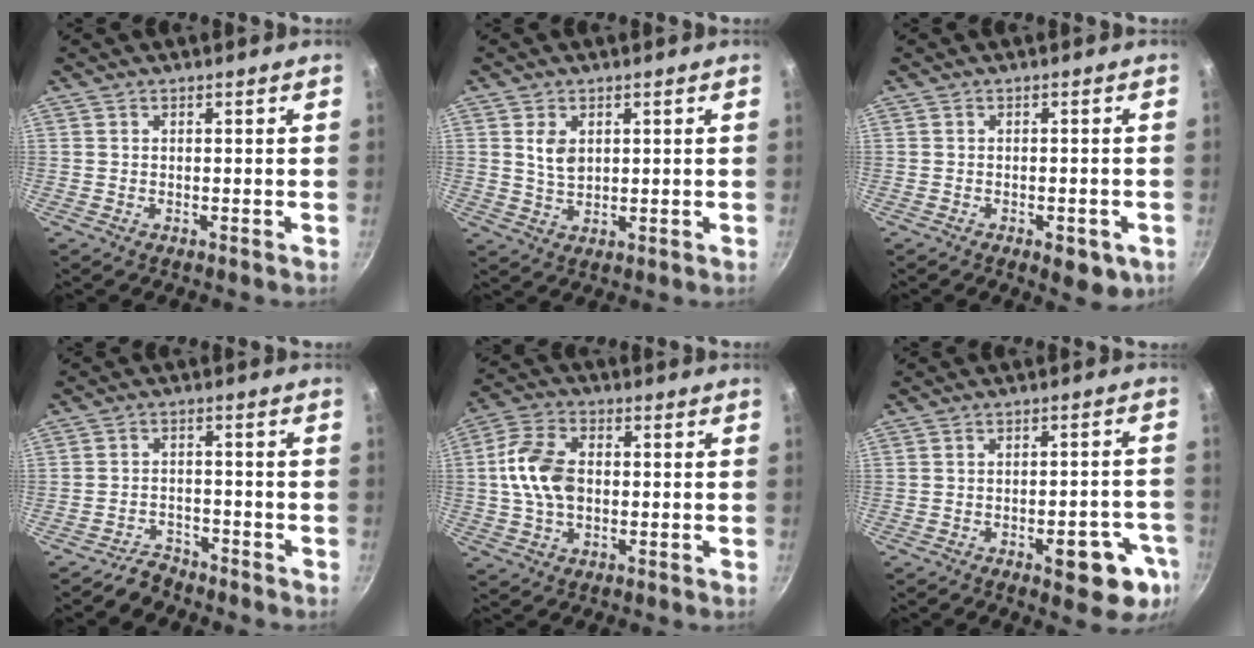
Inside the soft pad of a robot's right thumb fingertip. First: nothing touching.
{"total": 4.3, "force": [1.3, 2.9, 3.0], "torque": [-0.047, -0.009, 0.027]}
{"total": 5.2, "force": [-2.3, 2.5, 4.0], "torque": [-0.038, 0.009, -0.022]}
{"total": 3.9, "force": [-3.5, 1.7, 0.3], "torque": [0.007, 0.037, -0.060]}
{"total": 10.9, "force": [0.1, 7.2, 8.2], "torque": [-0.155, 0.019, -0.007]}
{"total": 11.0, "force": [-4.8, 4.6, 8.8], "torque": [-0.069, 0.025, -0.057]}